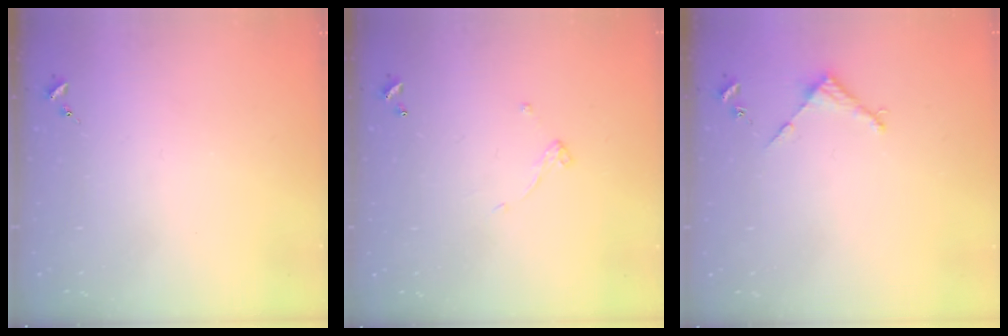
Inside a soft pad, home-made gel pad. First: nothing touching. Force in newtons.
{"total": 4.9, "press": 4.9, "slide": 0.2}
{"total": 2.9, "press": 2.8, "slide": 0.2}